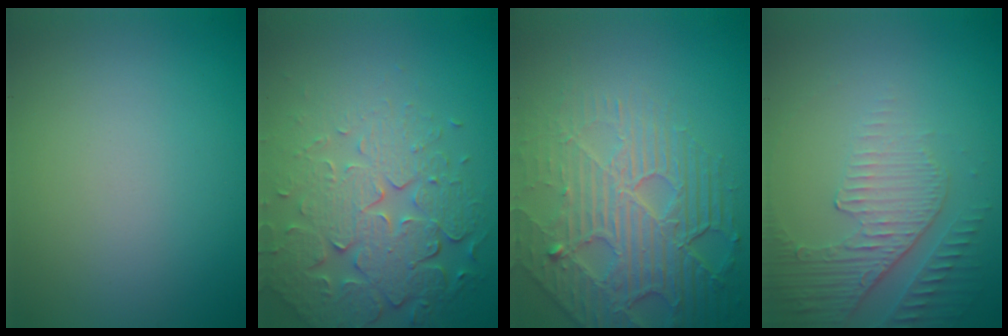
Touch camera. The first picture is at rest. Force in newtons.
{"total": 7.4, "press": 5.4, "slide": 5.1}
{"total": 6.6, "press": 5.3, "slide": 4.0}
{"total": 5.0, "press": 3.4, "slide": 3.8}